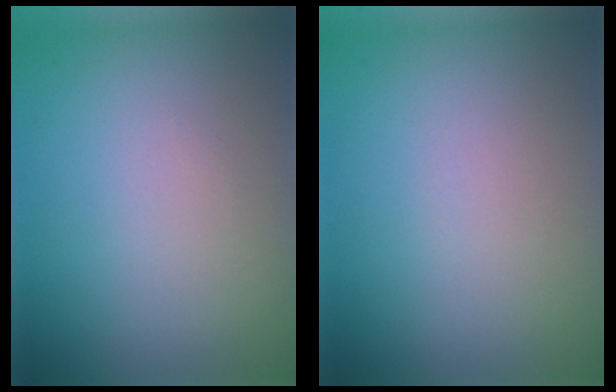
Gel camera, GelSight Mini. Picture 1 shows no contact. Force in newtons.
{"total": 0.0}